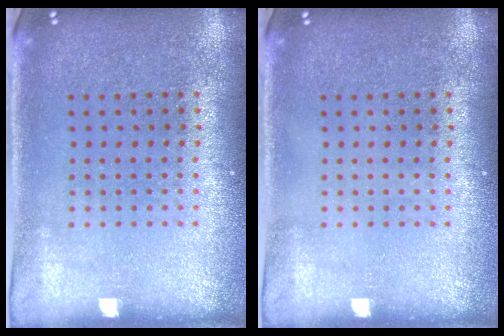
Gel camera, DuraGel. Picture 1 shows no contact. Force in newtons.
{"total": 0.0}